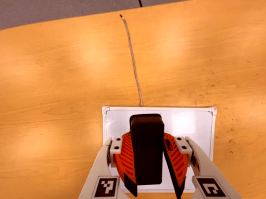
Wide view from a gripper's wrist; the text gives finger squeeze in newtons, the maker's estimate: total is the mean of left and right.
{"total": 8.2, "left": 8.4, "right": 8.0}